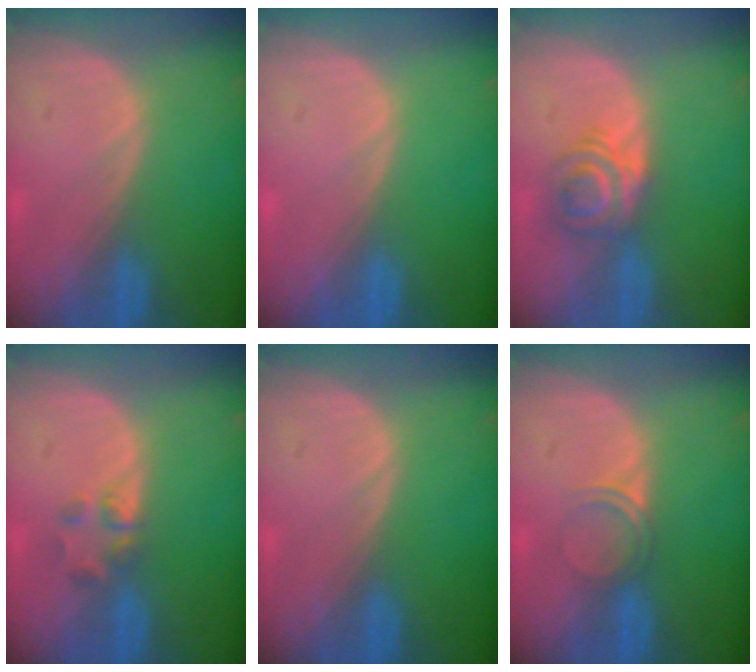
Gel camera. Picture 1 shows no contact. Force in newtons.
{"total": 0.0}
{"total": 6.1, "press": 5.2, "slide": 3.3}
{"total": 2.6, "press": 2.4, "slide": 0.9}
{"total": 0.0}
{"total": 2.5, "press": 2.1, "slide": 1.2}